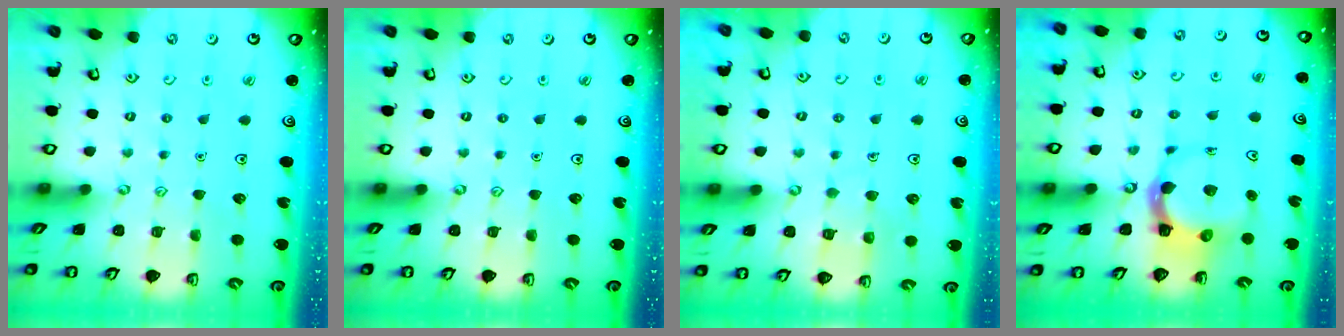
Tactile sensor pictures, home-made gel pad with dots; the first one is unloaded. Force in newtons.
{"total": 0.0}
{"total": 5.3, "press": 5.3, "slide": 0.3}
{"total": 5.1, "press": 5.0, "slide": 0.7}